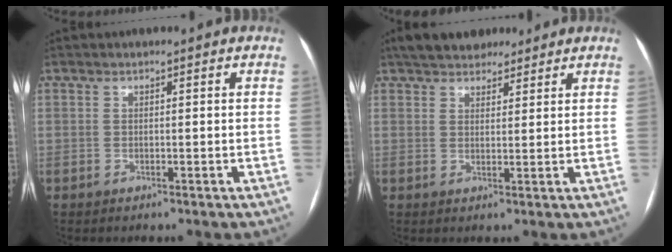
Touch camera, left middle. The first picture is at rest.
{"total": 8.5, "force": [7.1, 3.5, 3.3], "torque": [-0.040, 0.023, 0.111]}